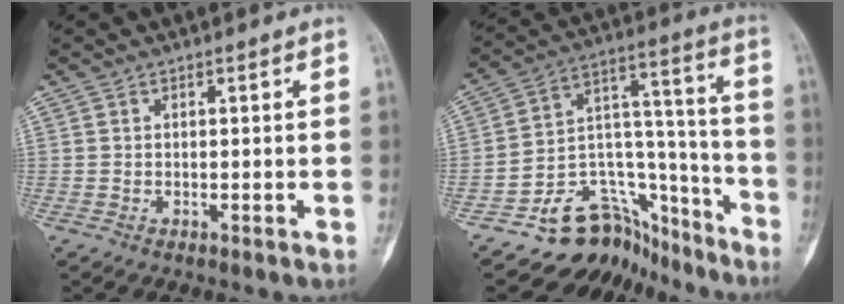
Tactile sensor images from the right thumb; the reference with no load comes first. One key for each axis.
{"total": 16.4, "fx": -12.8, "fy": 9.8, "fz": 3.2, "tx": -0.007, "ty": 0.158, "tz": -0.204}